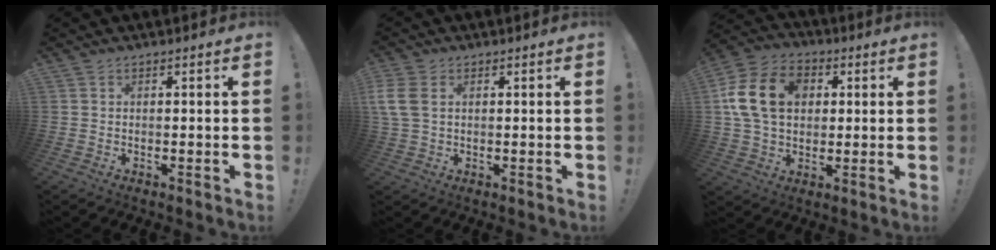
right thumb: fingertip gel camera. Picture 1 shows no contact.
{"total": 7.0, "force": [2.0, 4.8, 4.7], "torque": [-0.107, -0.005, 0.039]}
{"total": 17.7, "force": [3.5, 13.2, 11.2], "torque": [-0.216, 0.006, 0.067]}